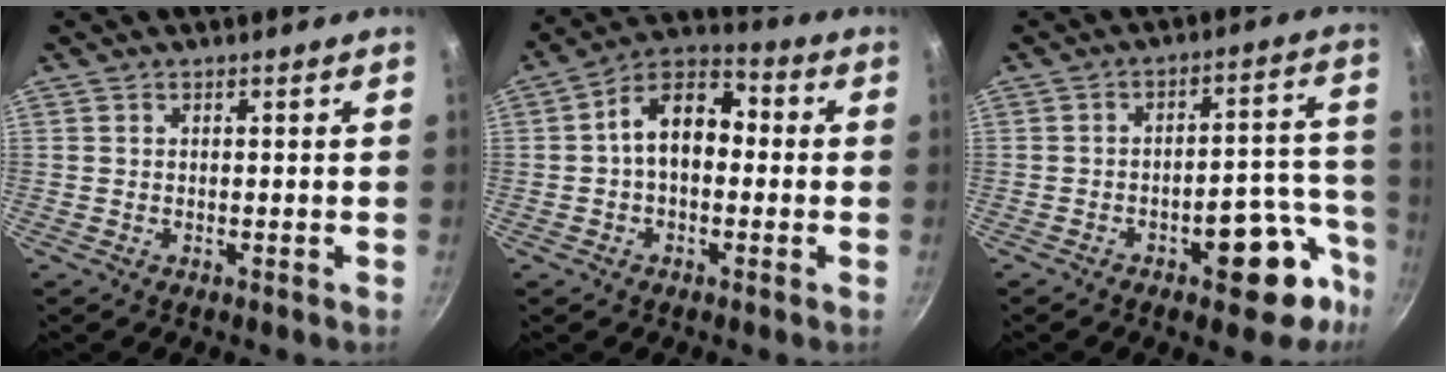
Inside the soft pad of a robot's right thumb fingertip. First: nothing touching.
{"total": 11.6, "force": [0.2, 7.7, 8.6], "torque": [-0.102, 0.042, -0.018]}
{"total": 13.2, "force": [-6.8, 6.1, 9.5], "torque": [-0.061, 0.064, -0.084]}